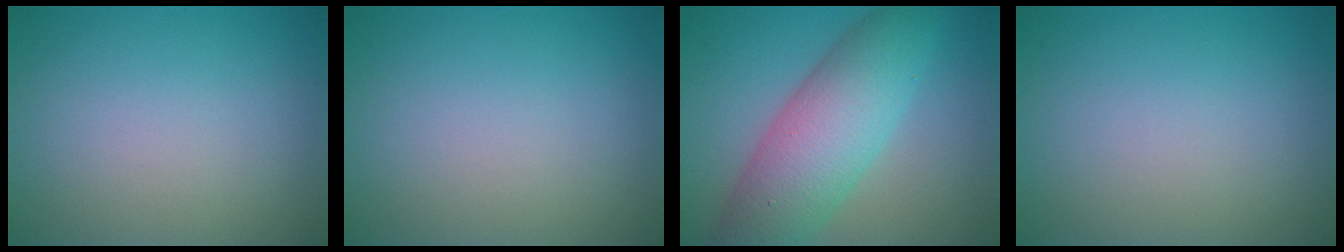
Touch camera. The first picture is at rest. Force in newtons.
{"total": 0.0}
{"total": 8.8, "press": 8.8, "slide": 0.3}
{"total": 0.0}